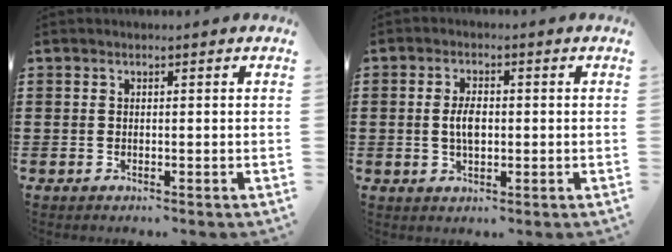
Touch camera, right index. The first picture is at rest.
{"total": 3.7, "force": [0.0, 1.8, 3.3], "torque": [-0.073, 0.002, -0.003]}